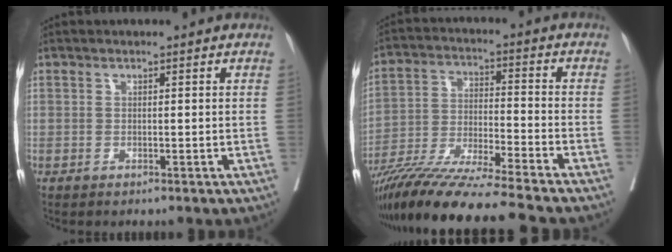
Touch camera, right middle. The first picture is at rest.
{"total": 16.7, "force": [-14.4, -1.5, 8.3], "torque": [-0.158, -0.036, -0.254]}